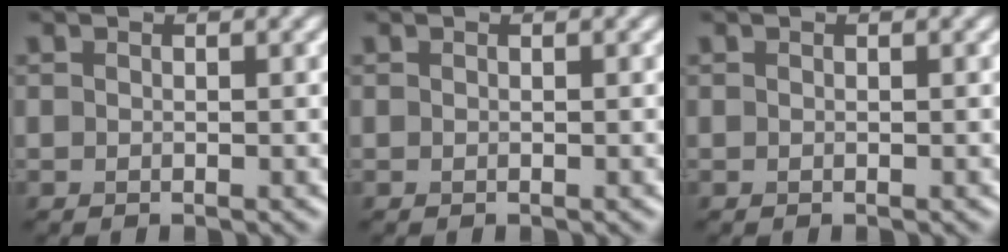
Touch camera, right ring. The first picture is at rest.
{"total": 0.0}
{"total": 0.0}